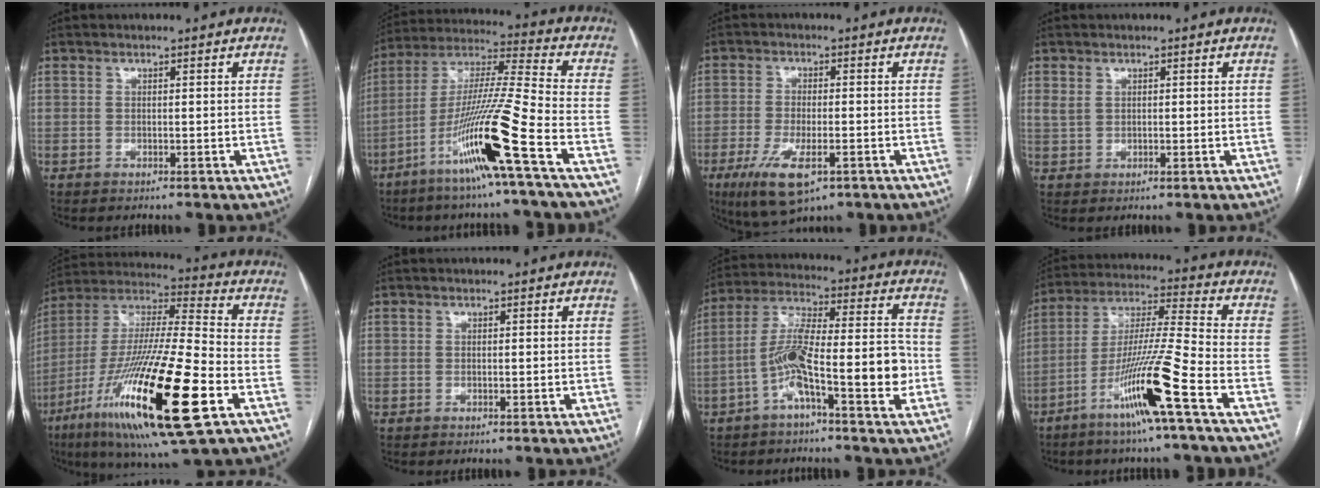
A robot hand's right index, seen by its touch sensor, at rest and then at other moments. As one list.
[{"total": 16.8, "force": [-8.0, -1.9, 14.6], "torque": [-0.290, -0.022, -0.153]}, {"total": 9.3, "force": [-4.7, 3.0, 7.4], "torque": [-0.142, -0.020, -0.073]}, {"total": 1.9, "force": [0.9, 1.2, 1.1], "torque": [-0.030, 0.008, 0.024]}, {"total": 28.2, "force": [-11.3, 3.4, 25.7], "torque": [-0.488, -0.053, -0.196]}, {"total": 0.0}, {"total": 13.4, "force": [-4.5, 1.9, 12.5], "torque": [-0.224, 0.029, -0.076]}, {"total": 14.2, "force": [-7.3, -1.7, 12.1], "torque": [-0.234, -0.017, -0.140]}]